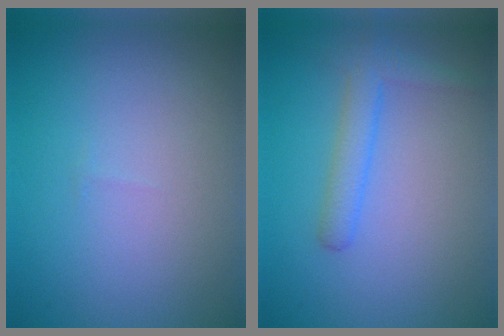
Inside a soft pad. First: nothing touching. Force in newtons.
{"total": 2.5, "press": 2.5, "slide": 0.0}